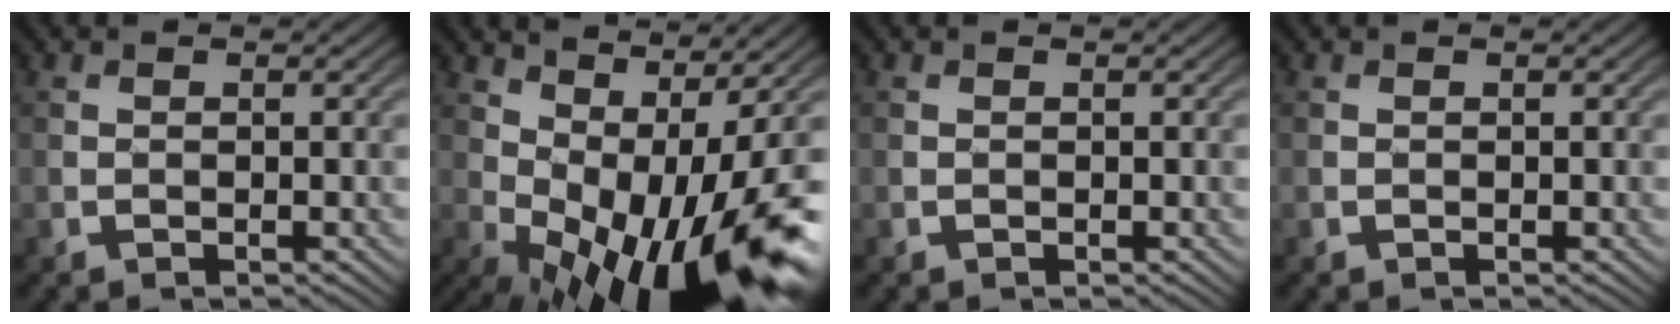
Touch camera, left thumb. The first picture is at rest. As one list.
[{"total": 15.5, "force": [-0.5, 5.7, 14.4], "torque": [-0.205, -0.007, 0.013]}, {"total": 0.0}, {"total": 0.0}]